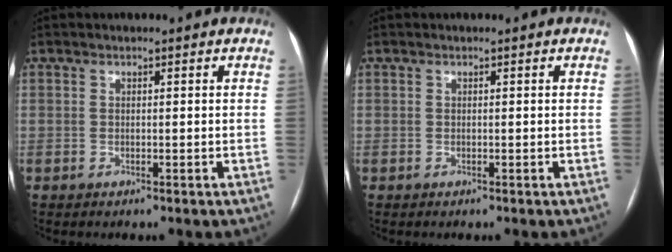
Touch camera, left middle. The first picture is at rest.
{"total": 0.0}